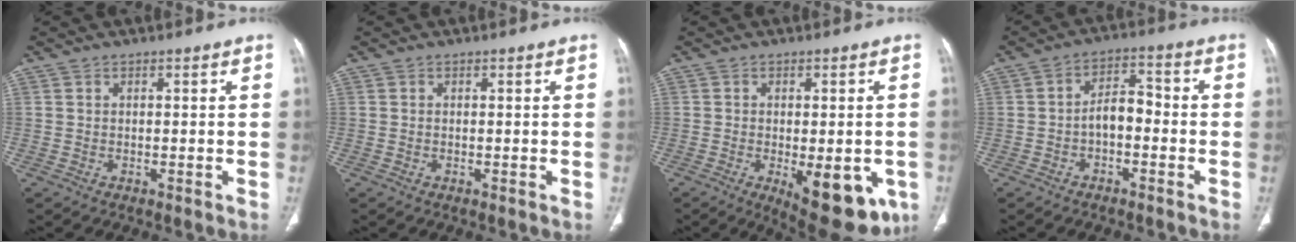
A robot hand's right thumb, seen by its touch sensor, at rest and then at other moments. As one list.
[{"total": 0.0}, {"total": 13.8, "force": [-4.7, 5.9, 11.6], "torque": [-0.126, -0.009, -0.046]}, {"total": 5.6, "force": [-1.6, 3.3, 4.2], "torque": [-0.058, 0.035, -0.035]}]